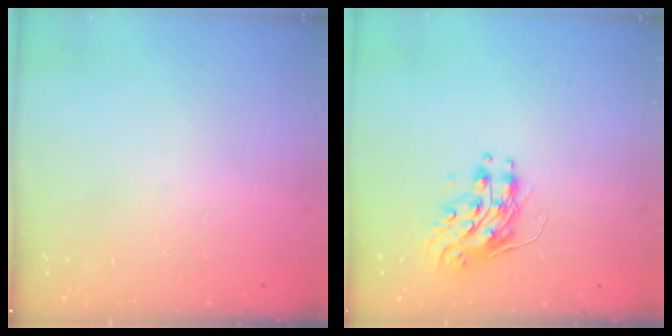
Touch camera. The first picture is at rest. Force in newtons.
{"total": 8.8, "press": 8.8, "slide": 0.3}